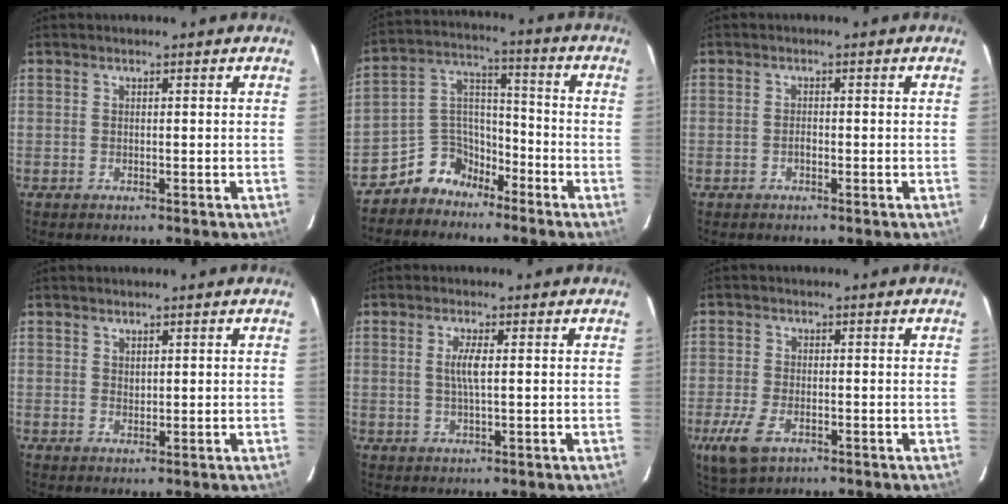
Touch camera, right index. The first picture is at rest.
{"total": 8.3, "force": [-6.2, 5.4, 1.3], "torque": [-0.035, 0.049, -0.123]}
{"total": 0.9, "force": [-0.5, 0.4, 0.6], "torque": [-0.011, 0.003, -0.009]}
{"total": 1.0, "force": [0.7, 0.7, 0.3], "torque": [-0.002, 0.002, 0.014]}
{"total": 3.1, "force": [0.3, 0.3, 3.1], "torque": [-0.061, -0.001, 0.007]}
{"total": 7.3, "force": [-3.6, 3.8, 5.0], "torque": [-0.127, -0.016, -0.066]}